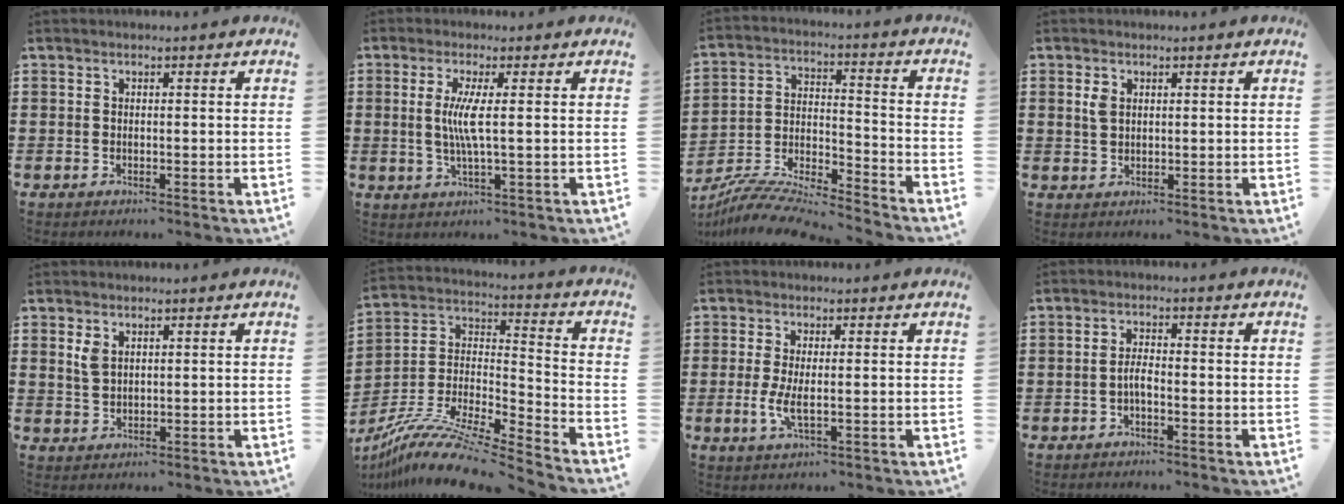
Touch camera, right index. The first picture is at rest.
{"total": 4.9, "force": [0.2, -0.1, 4.9], "torque": [-0.100, -0.012, -0.001]}
{"total": 9.3, "force": [-8.9, 0.5, 2.6], "torque": [-0.058, 0.002, -0.179]}
{"total": 2.2, "force": [0.8, 1.3, 1.5], "torque": [-0.034, 0.005, 0.015]}
{"total": 2.5, "force": [1.4, 1.4, 1.6], "torque": [-0.035, 0.004, 0.025]}
{"total": 12.1, "force": [-10.4, 0.7, 6.1], "torque": [-0.127, 0.004, -0.209]}
{"total": 3.7, "force": [-0.4, 1.0, 3.5], "torque": [-0.078, -0.005, -0.011]}
{"total": 2.3, "force": [-1.1, 0.5, 1.9], "torque": [-0.044, -0.004, -0.023]}